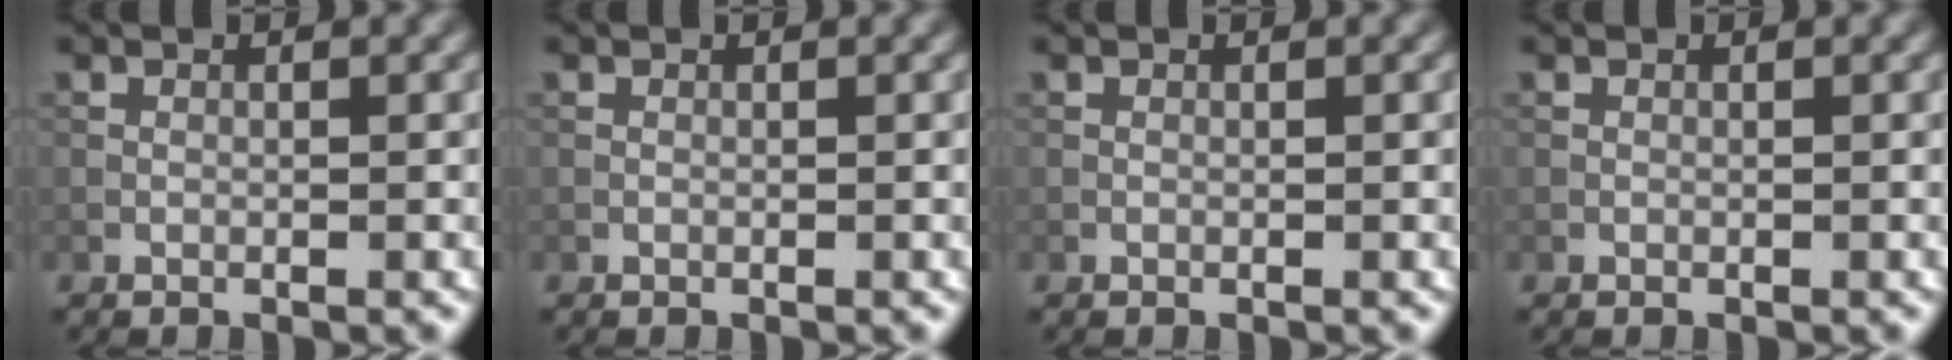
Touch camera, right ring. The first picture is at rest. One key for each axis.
{"total": 0.0}
{"total": 0.0}
{"total": 0.0}